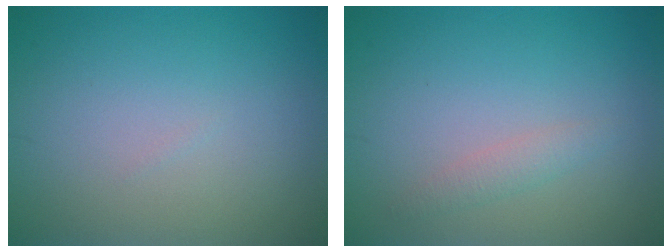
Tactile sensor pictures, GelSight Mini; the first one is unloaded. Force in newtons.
{"total": 1.2, "press": 1.2, "slide": 0.0}